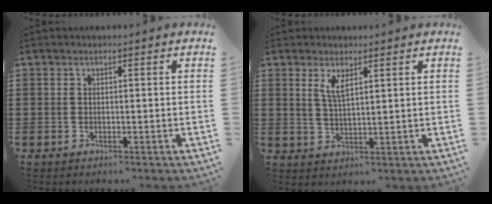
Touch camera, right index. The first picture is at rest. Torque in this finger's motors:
{"motor_torque": [0.02, 0.01, 0.21, 0.08]}